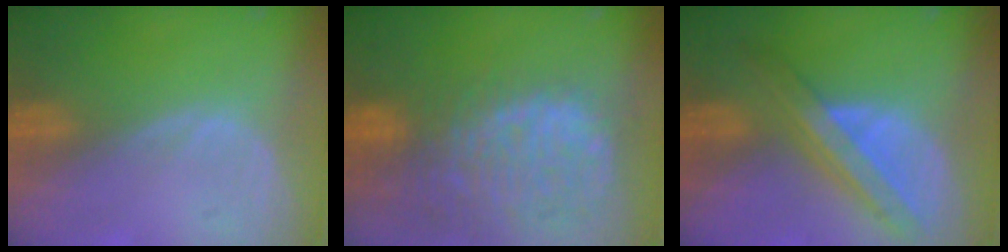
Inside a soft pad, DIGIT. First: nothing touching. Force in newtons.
{"total": 14.1, "press": 11.6, "slide": 8.1}
{"total": 8.3, "press": 7.1, "slide": 4.4}